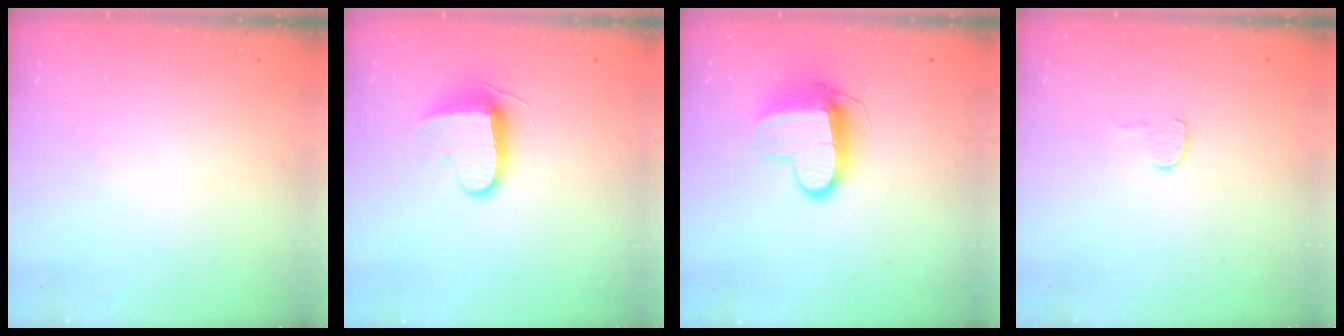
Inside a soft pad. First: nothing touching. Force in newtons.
{"total": 8.7, "press": 8.7, "slide": 0.6}
{"total": 10.3, "press": 10.2, "slide": 1.3}
{"total": 4.0, "press": 4.0, "slide": 0.4}